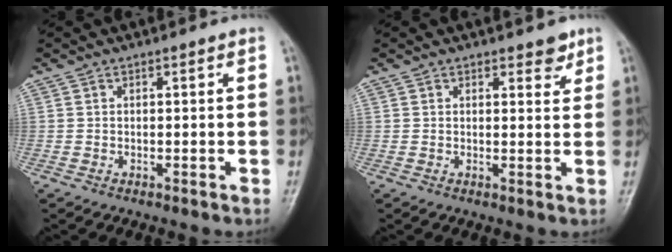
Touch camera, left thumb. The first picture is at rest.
{"total": 2.7, "force": [2.0, 1.3, 1.4], "torque": [-0.002, -0.012, 0.025]}